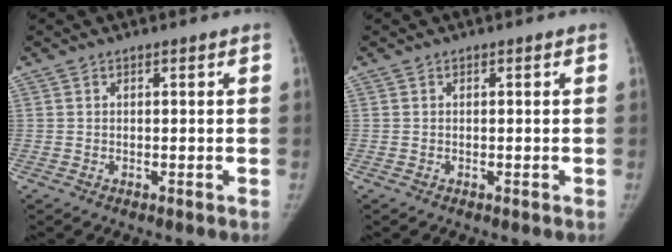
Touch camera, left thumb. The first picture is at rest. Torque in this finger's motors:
{"motor_torque": [0.01, 0.01, 0.26, -0.26, 0.01]}